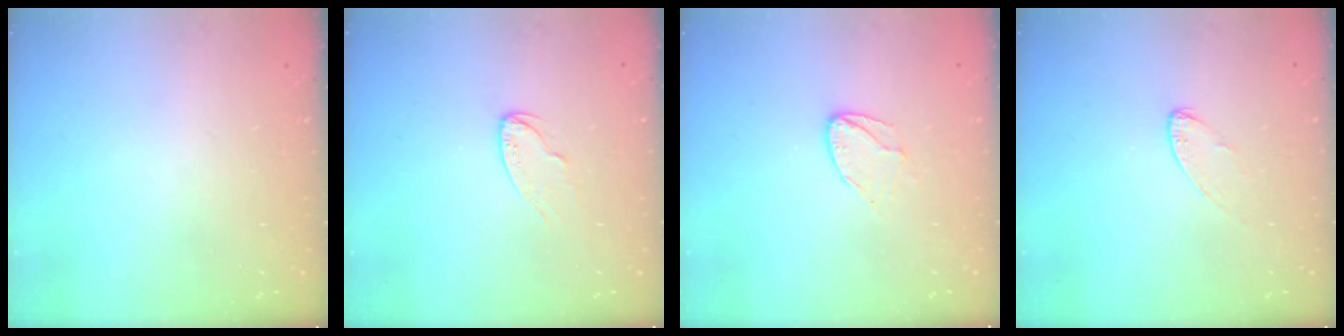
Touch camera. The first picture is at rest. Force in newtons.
{"total": 5.4, "press": 5.3, "slide": 0.6}
{"total": 6.8, "press": 6.8, "slide": 0.6}
{"total": 3.9, "press": 3.9, "slide": 0.4}